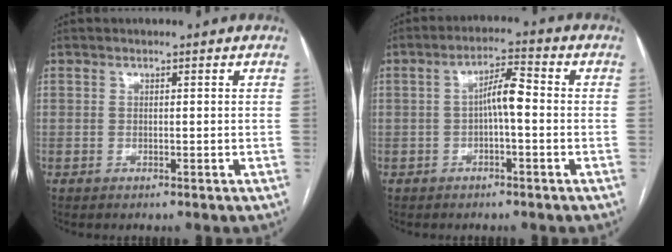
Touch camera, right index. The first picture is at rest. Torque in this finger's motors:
{"motor_torque": [0.92, -0.07, 0.36, 0.09]}